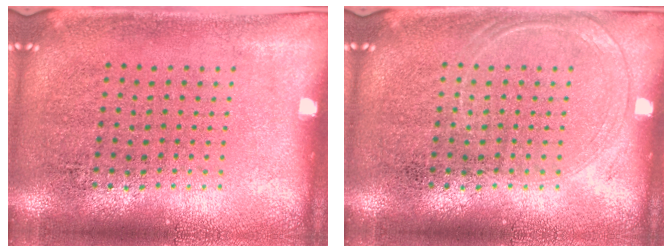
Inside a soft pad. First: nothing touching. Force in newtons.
{"total": 1.2, "press": 1.1, "slide": 0.3}